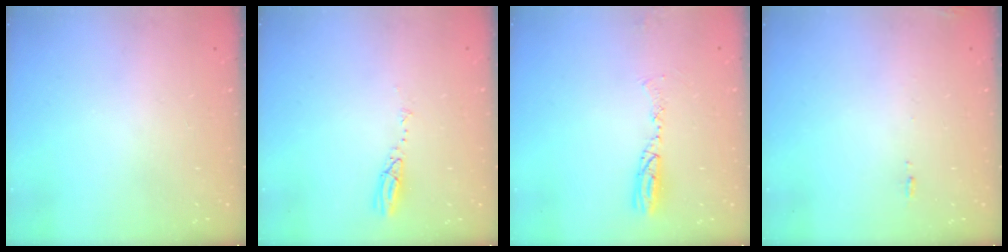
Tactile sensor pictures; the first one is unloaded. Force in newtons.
{"total": 3.4, "press": 3.4, "slide": 0.4}
{"total": 9.8, "press": 7.6, "slide": 6.3}
{"total": 6.6, "press": 6.3, "slide": 1.9}